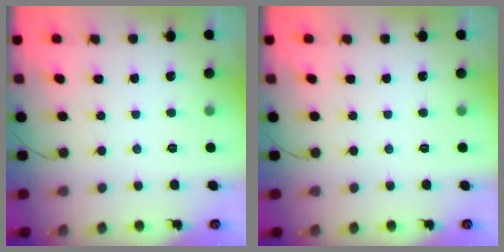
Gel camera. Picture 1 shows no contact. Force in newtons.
{"total": 0.0}